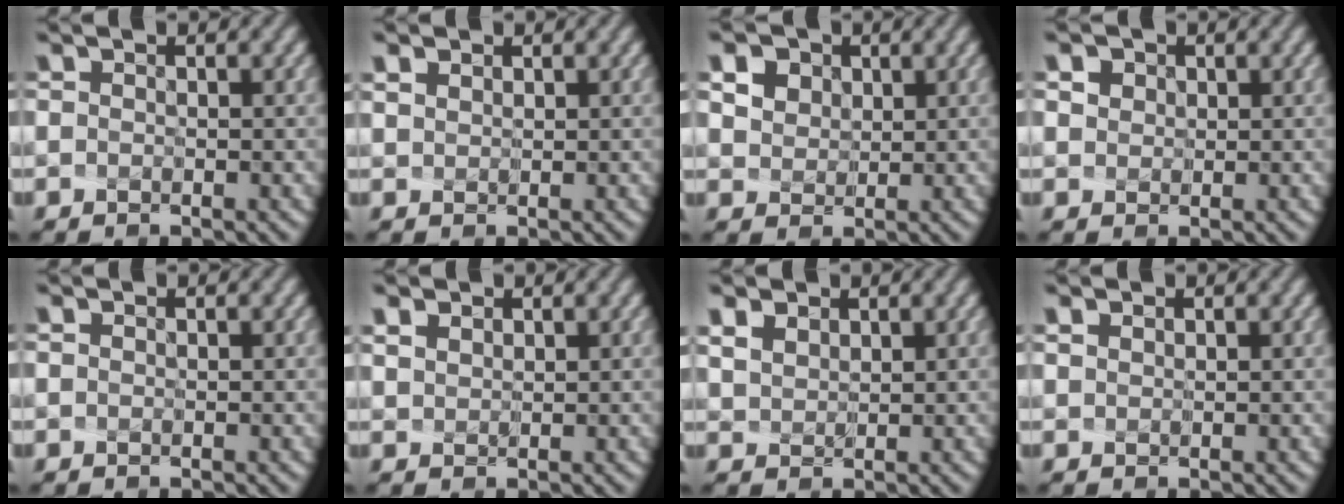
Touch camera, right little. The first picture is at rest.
{"total": 1.3, "force": [1.0, 0.8, 0.4], "torque": [-0.021, 0.013, 0.024]}
{"total": 6.6, "force": [3.6, 4.9, 2.8], "torque": [-0.072, 0.019, 0.062]}
{"total": 3.3, "force": [1.8, 2.4, 1.5], "torque": [-0.027, 0.021, 0.014]}
{"total": 0.0}
{"total": 1.9, "force": [1.5, 1.1, 0.5], "torque": [-0.032, 0.012, 0.039]}
{"total": 2.8, "force": [2.1, 1.6, 0.8], "torque": [-0.052, 0.008, 0.059]}
{"total": 0.6, "force": [0.5, 0.3, 0.0], "torque": [-0.007, 0.012, 0.012]}